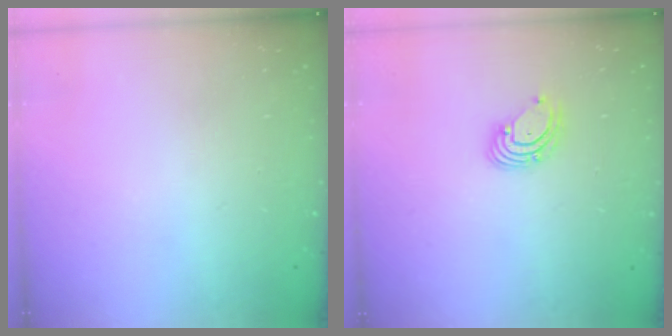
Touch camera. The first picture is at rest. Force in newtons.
{"total": 2.7, "press": 2.7, "slide": 0.3}